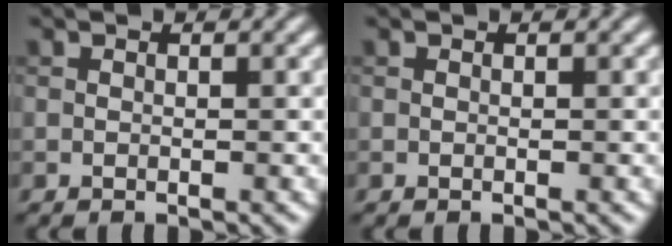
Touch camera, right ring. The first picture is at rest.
{"total": 0.0}